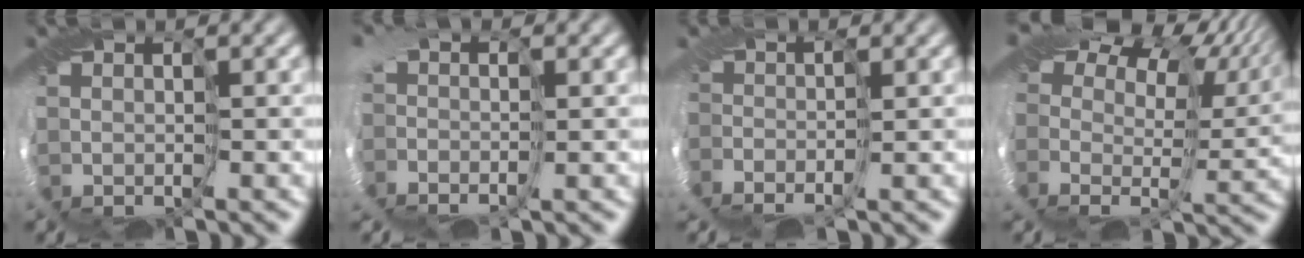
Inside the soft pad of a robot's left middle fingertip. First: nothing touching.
{"total": 2.9, "force": [-0.6, 2.0, 2.1], "torque": [-0.031, 0.003, -0.014]}
{"total": 2.4, "force": [-1.6, 1.3, 1.0], "torque": [-0.013, 0.001, -0.031]}
{"total": 13.7, "force": [7.9, 7.8, 8.1], "torque": [-0.145, 0.044, 0.127]}